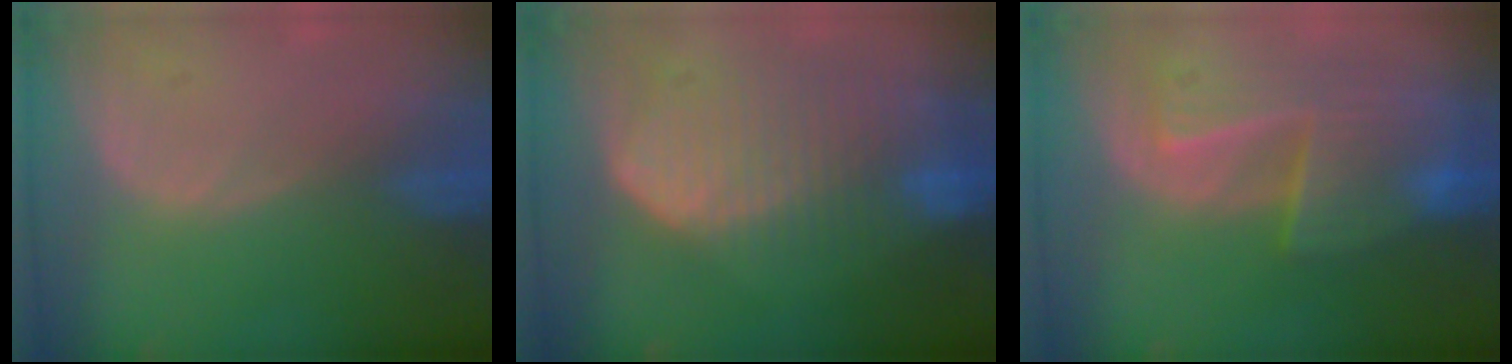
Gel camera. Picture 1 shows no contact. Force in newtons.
{"total": 10.3, "press": 9.0, "slide": 5.1}
{"total": 8.7, "press": 8.1, "slide": 3.1}